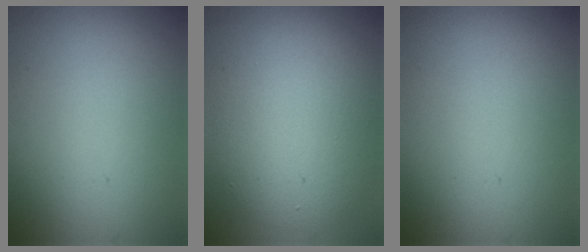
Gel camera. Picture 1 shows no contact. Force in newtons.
{"total": 6.7, "press": 6.7, "slide": 0.3}
{"total": 0.0}